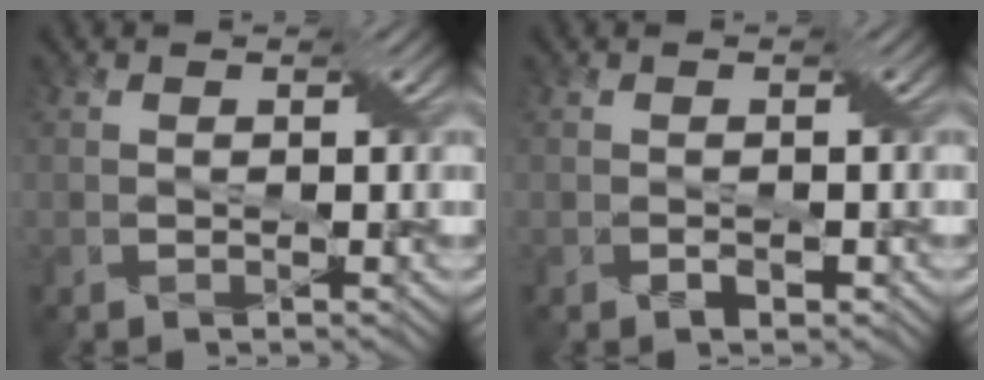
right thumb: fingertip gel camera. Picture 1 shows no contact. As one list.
[{"total": 0.8, "force": [-0.4, 0.4, 0.5], "torque": [-0.010, 0.001, -0.008]}]